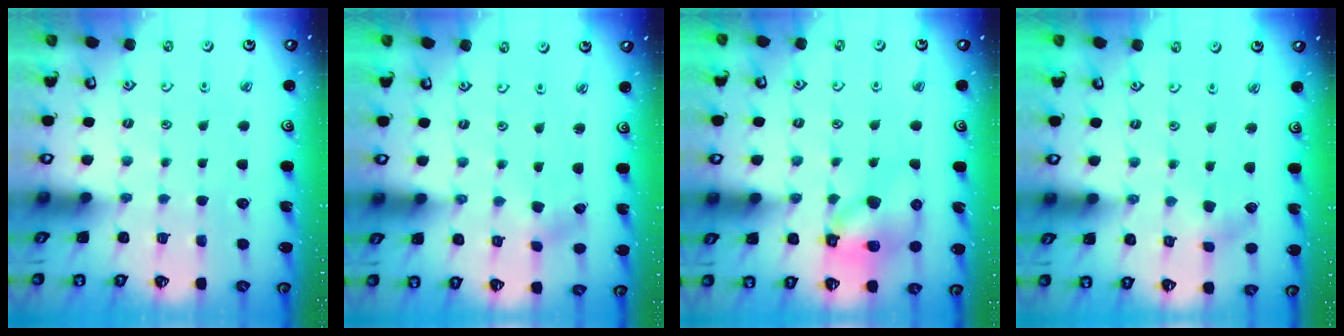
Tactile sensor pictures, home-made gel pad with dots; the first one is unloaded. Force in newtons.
{"total": 2.6, "press": 2.6, "slide": 0.2}
{"total": 9.9, "press": 9.8, "slide": 1.6}
{"total": 3.4, "press": 3.3, "slide": 0.4}